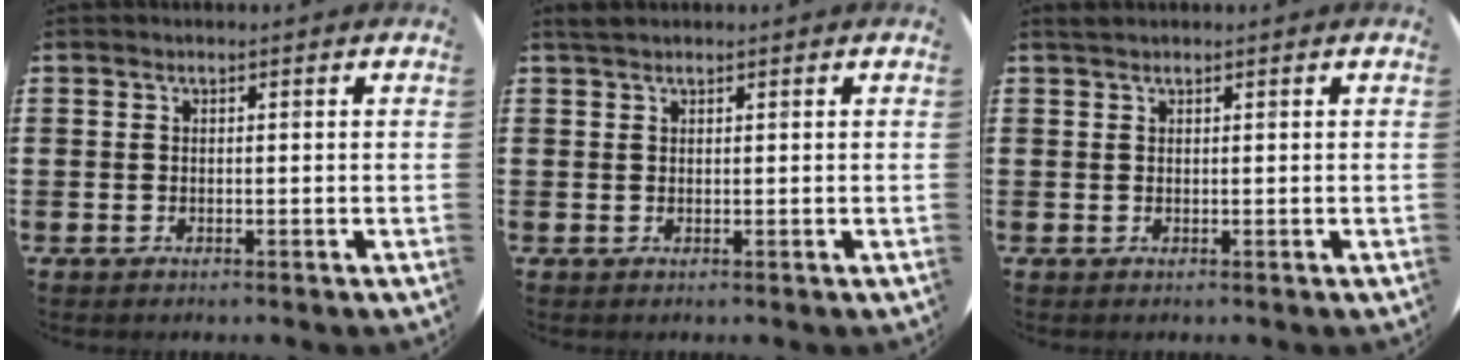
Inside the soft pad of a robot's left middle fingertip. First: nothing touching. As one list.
[{"total": 1.1, "force": [1.0, 0.2, 0.3], "torque": [-0.006, 0.003, 0.018]}, {"total": 0.6, "force": [0.6, 0.0, 0.0], "torque": [-0.001, 0.001, 0.012]}]